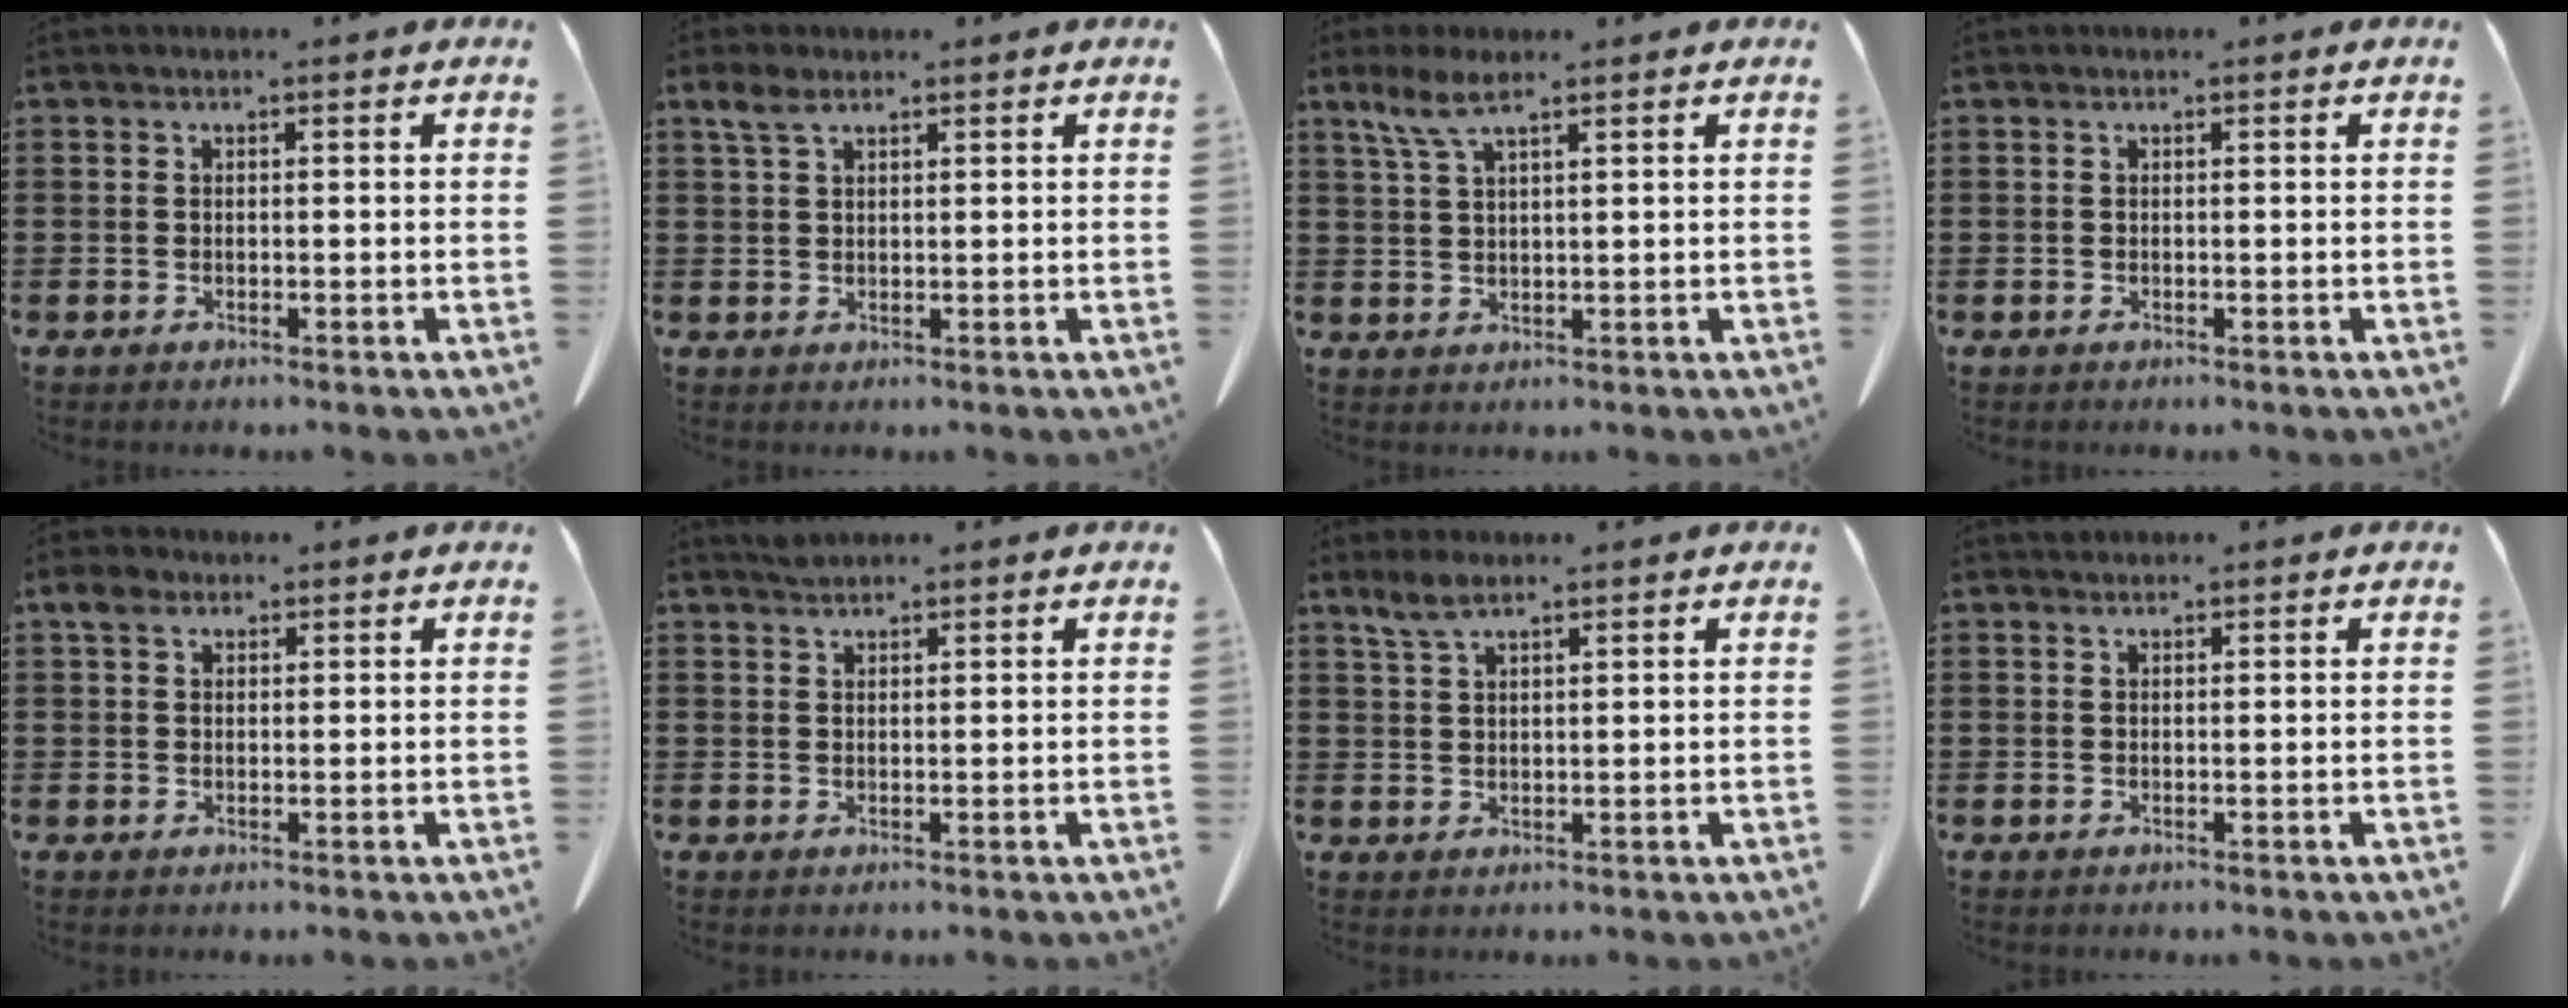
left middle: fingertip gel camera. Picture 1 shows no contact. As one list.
[{"total": 3.0, "force": [1.8, 1.2, 2.1], "torque": [-0.048, 0.004, 0.032]}, {"total": 4.8, "force": [3.0, 1.0, 3.6], "torque": [-0.078, 0.003, 0.054]}, {"total": 0.0}, {"total": 2.9, "force": [1.7, 1.8, 1.6], "torque": [-0.031, 0.006, 0.030]}, {"total": 1.4, "force": [1.2, 0.3, 0.5], "torque": [-0.012, 0.000, 0.024]}, {"total": 3.5, "force": [2.3, 1.1, 2.3], "torque": [-0.051, 0.003, 0.043]}, {"total": 0.5, "force": [0.4, 0.3, 0.1], "torque": [-0.004, 0.000, 0.009]}]